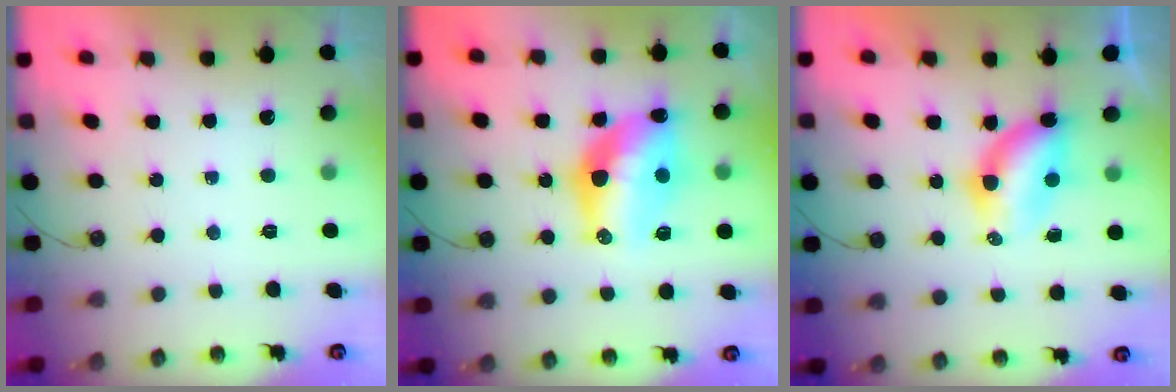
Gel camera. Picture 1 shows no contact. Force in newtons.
{"total": 14.4, "press": 14.2, "slide": 1.8}
{"total": 5.9, "press": 5.9, "slide": 0.4}